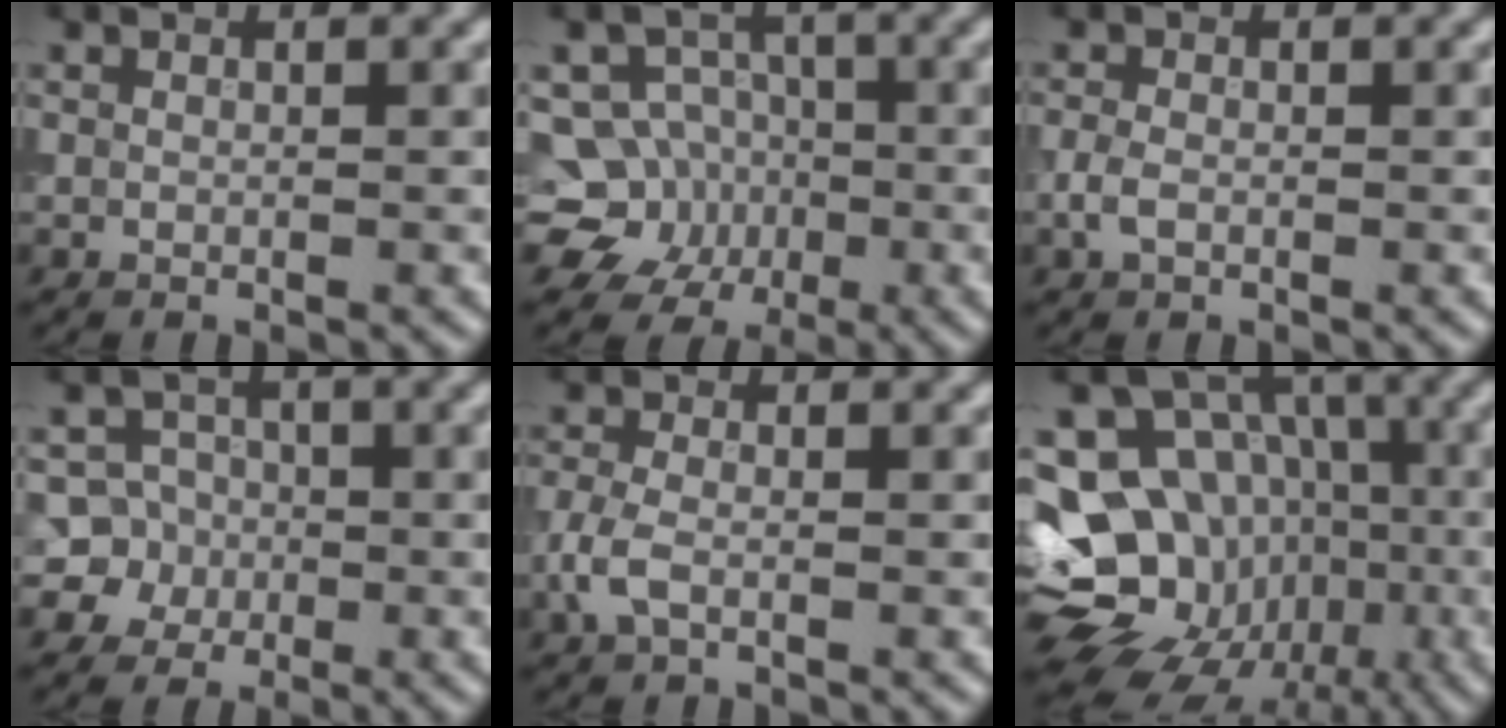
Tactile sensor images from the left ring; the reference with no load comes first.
{"total": 7.8, "force": [-2.0, 7.3, 2.1], "torque": [-0.022, 0.012, -0.063]}
{"total": 1.6, "force": [-0.5, 1.0, 1.1], "torque": [-0.026, 0.001, -0.015]}
{"total": 5.9, "force": [-1.0, 5.8, 0.9], "torque": [0.003, 0.023, -0.041]}
{"total": 2.4, "force": [-0.9, 1.3, 1.9], "torque": [-0.047, 0.000, -0.027]}
{"total": 17.6, "force": [-5.0, 14.9, 8.0], "torque": [-0.147, -0.003, -0.077]}